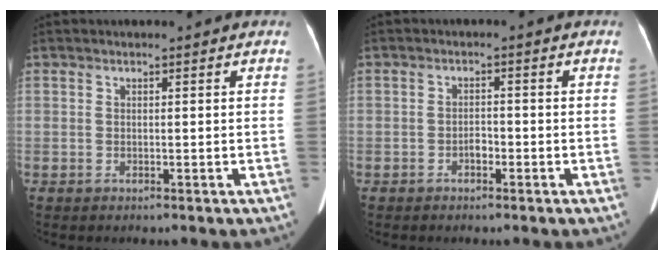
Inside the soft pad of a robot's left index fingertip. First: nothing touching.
{"total": 1.6, "force": [-1.0, 0.8, 1.0], "torque": [-0.014, 0.004, -0.017]}